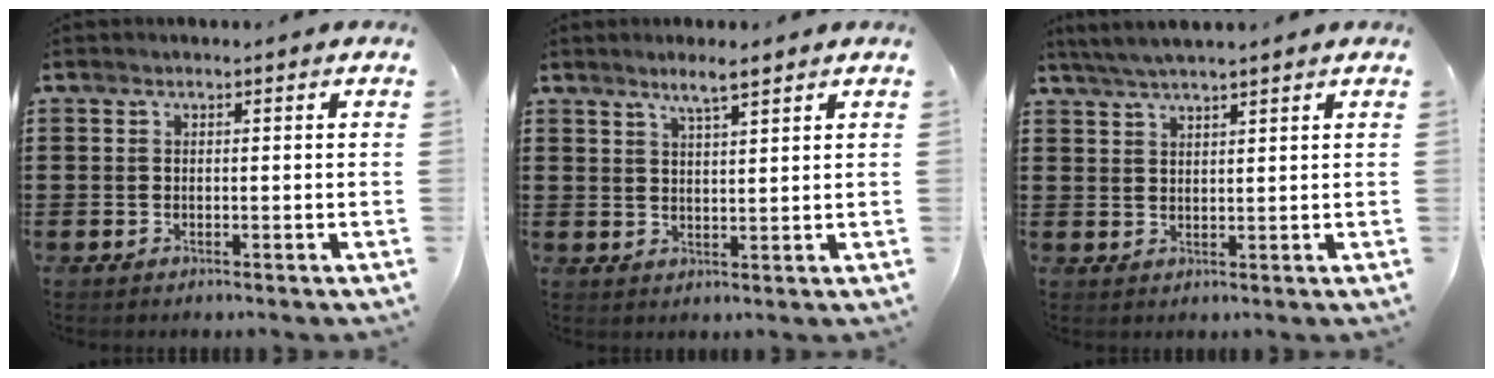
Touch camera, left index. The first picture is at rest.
{"total": 3.6, "force": [2.9, 0.3, 2.2], "torque": [-0.049, 0.002, 0.050]}
{"total": 3.2, "force": [2.8, 0.0, 1.6], "torque": [-0.035, 0.000, 0.052]}